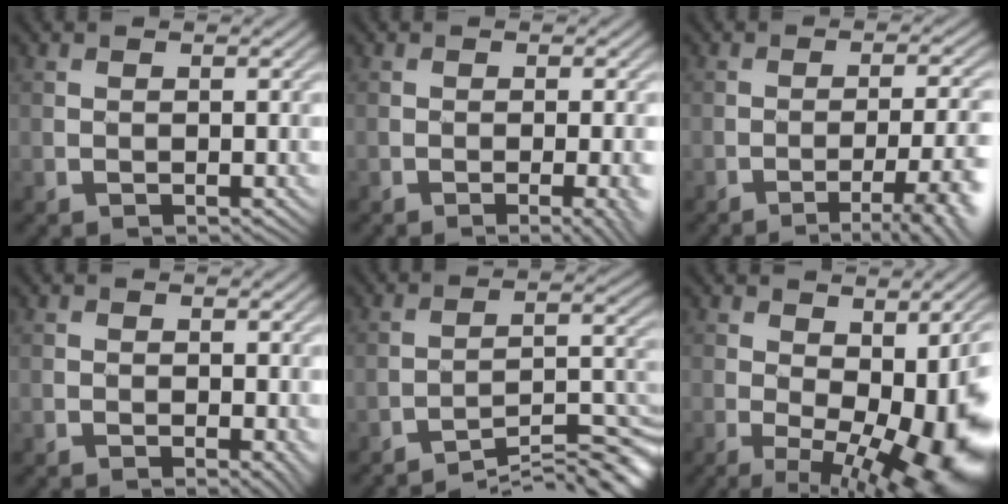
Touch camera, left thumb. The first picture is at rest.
{"total": 3.5, "force": [-1.5, 0.6, 3.0], "torque": [-0.037, -0.003, -0.014]}
{"total": 7.3, "force": [-3.8, 1.2, 6.1], "torque": [-0.086, -0.002, -0.056]}
{"total": 1.5, "force": [-0.2, 0.8, 1.2], "torque": [-0.013, -0.009, 0.002]}
{"total": 8.8, "force": [-7.8, 0.5, 4.1], "torque": [-0.060, 0.011, -0.127]}
{"total": 14.4, "force": [-3.7, 5.3, 12.9], "torque": [-0.180, -0.029, -0.040]}